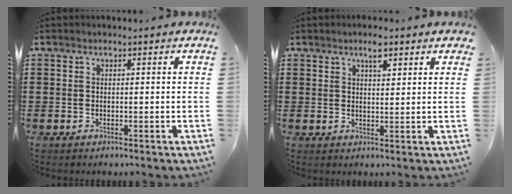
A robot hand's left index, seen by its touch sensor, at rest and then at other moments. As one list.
[{"total": 3.4, "force": [2.6, 0.9, 2.1], "torque": [-0.026, 0.002, 0.041]}]